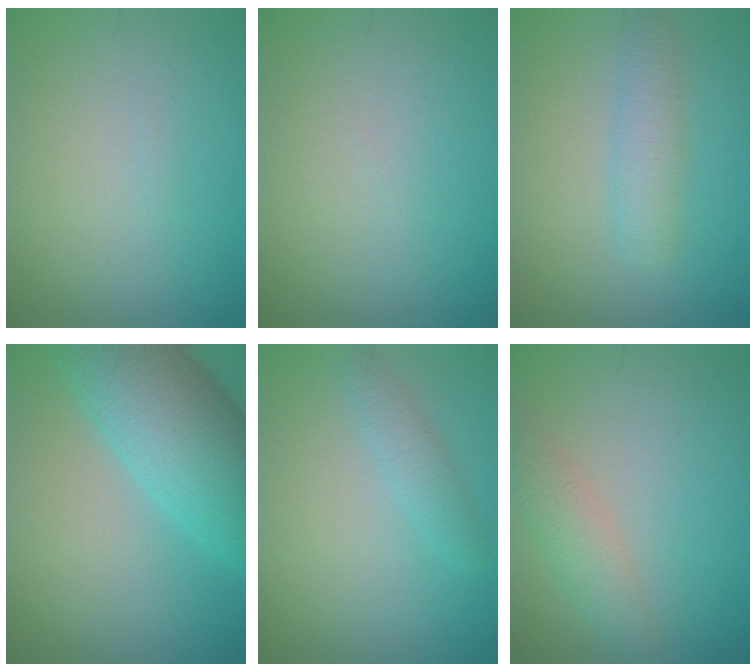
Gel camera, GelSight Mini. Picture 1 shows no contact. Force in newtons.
{"total": 0.0}
{"total": 2.8, "press": 2.8, "slide": 0.1}
{"total": 10.6, "press": 10.6, "slide": 0.3}
{"total": 1.9, "press": 1.9, "slide": 0.1}
{"total": 3.0, "press": 3.0, "slide": 0.1}